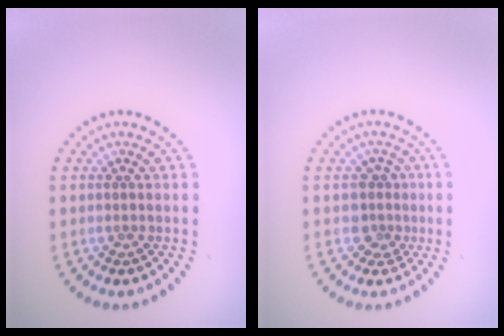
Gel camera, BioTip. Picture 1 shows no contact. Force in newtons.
{"total": 2.1, "press": 1.7, "slide": 1.2}